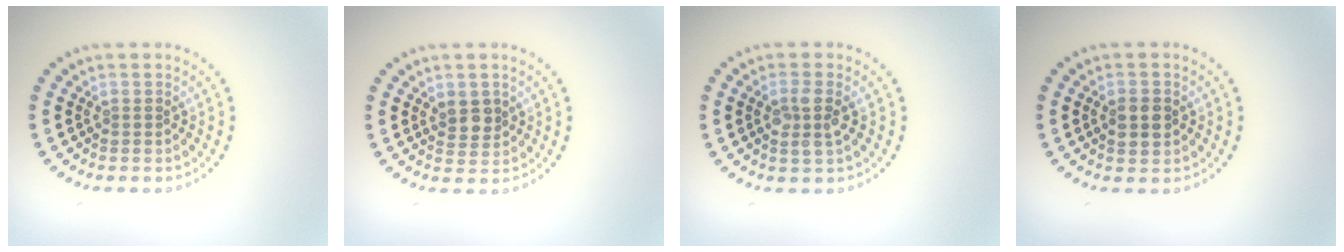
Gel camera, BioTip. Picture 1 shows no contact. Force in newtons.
{"total": 1.9, "press": 1.8, "slide": 0.7}
{"total": 2.4, "press": 2.2, "slide": 0.9}
{"total": 2.7, "press": 2.7, "slide": 0.2}